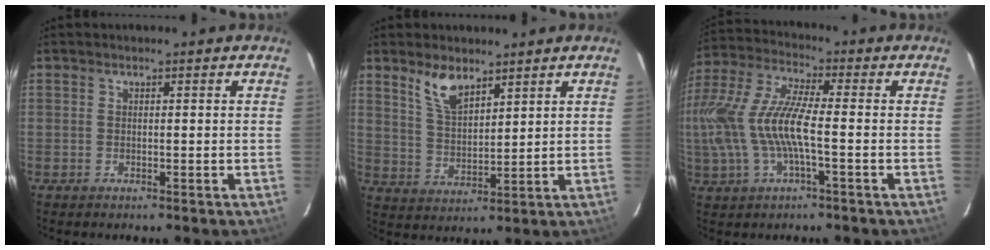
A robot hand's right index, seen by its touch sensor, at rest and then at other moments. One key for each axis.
{"total": 7.0, "fx": 4.9, "fy": 2.9, "fz": 4.1, "tx": -0.074, "ty": 0.002, "tz": 0.102}
{"total": 16.0, "fx": -2.1, "fy": 4.5, "fz": 15.2, "tx": -0.312, "ty": 0.000, "tz": -0.040}